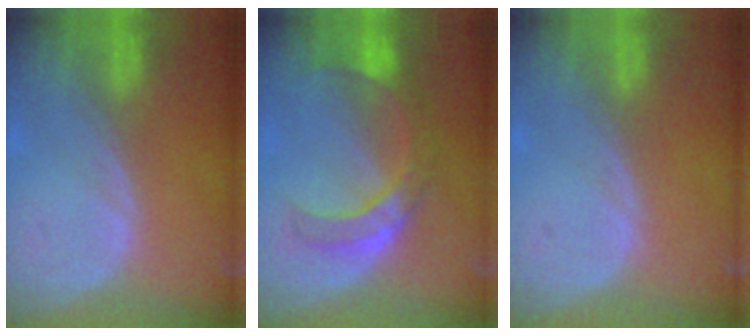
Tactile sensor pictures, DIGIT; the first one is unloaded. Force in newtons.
{"total": 7.1, "press": 7.0, "slide": 0.9}
{"total": 0.0}